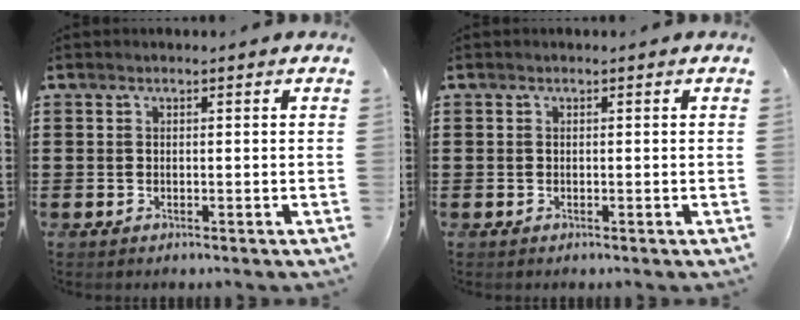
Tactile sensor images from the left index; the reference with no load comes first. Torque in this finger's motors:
{"motor_torque": [0.00, 0.00, 0.00, 0.00]}